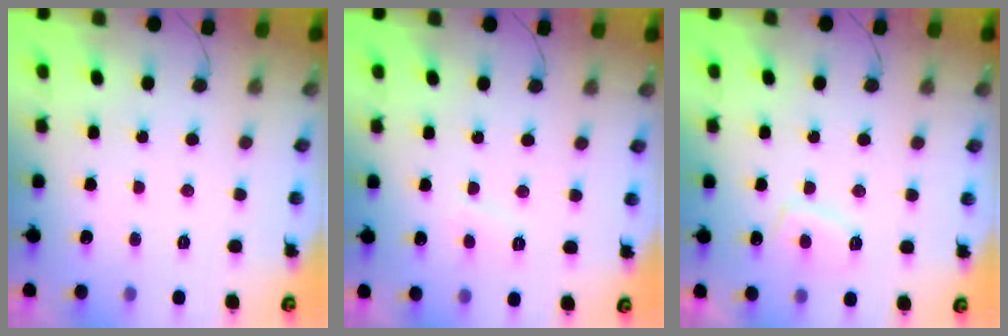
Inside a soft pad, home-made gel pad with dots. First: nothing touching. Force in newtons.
{"total": 4.2, "press": 4.2, "slide": 0.4}
{"total": 5.3, "press": 5.2, "slide": 0.9}